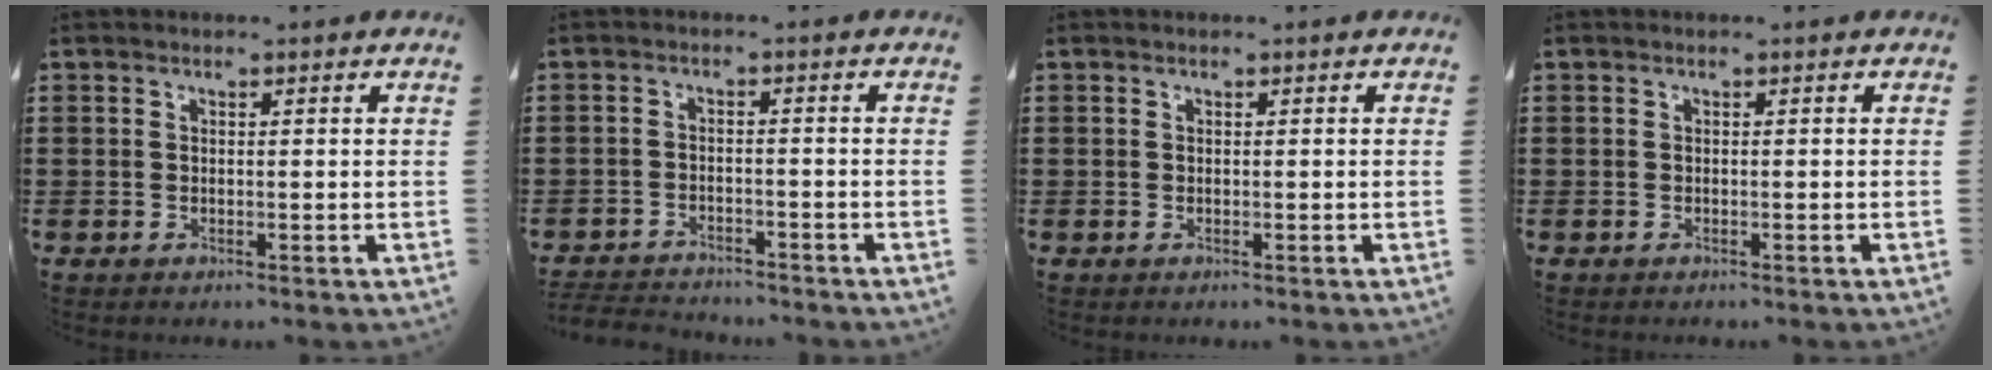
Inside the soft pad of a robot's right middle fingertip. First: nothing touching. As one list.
[{"total": 2.8, "force": [-2.8, 0.4, 0.0], "torque": [-0.006, -0.001, -0.060]}, {"total": 0.0}, {"total": 0.0}]